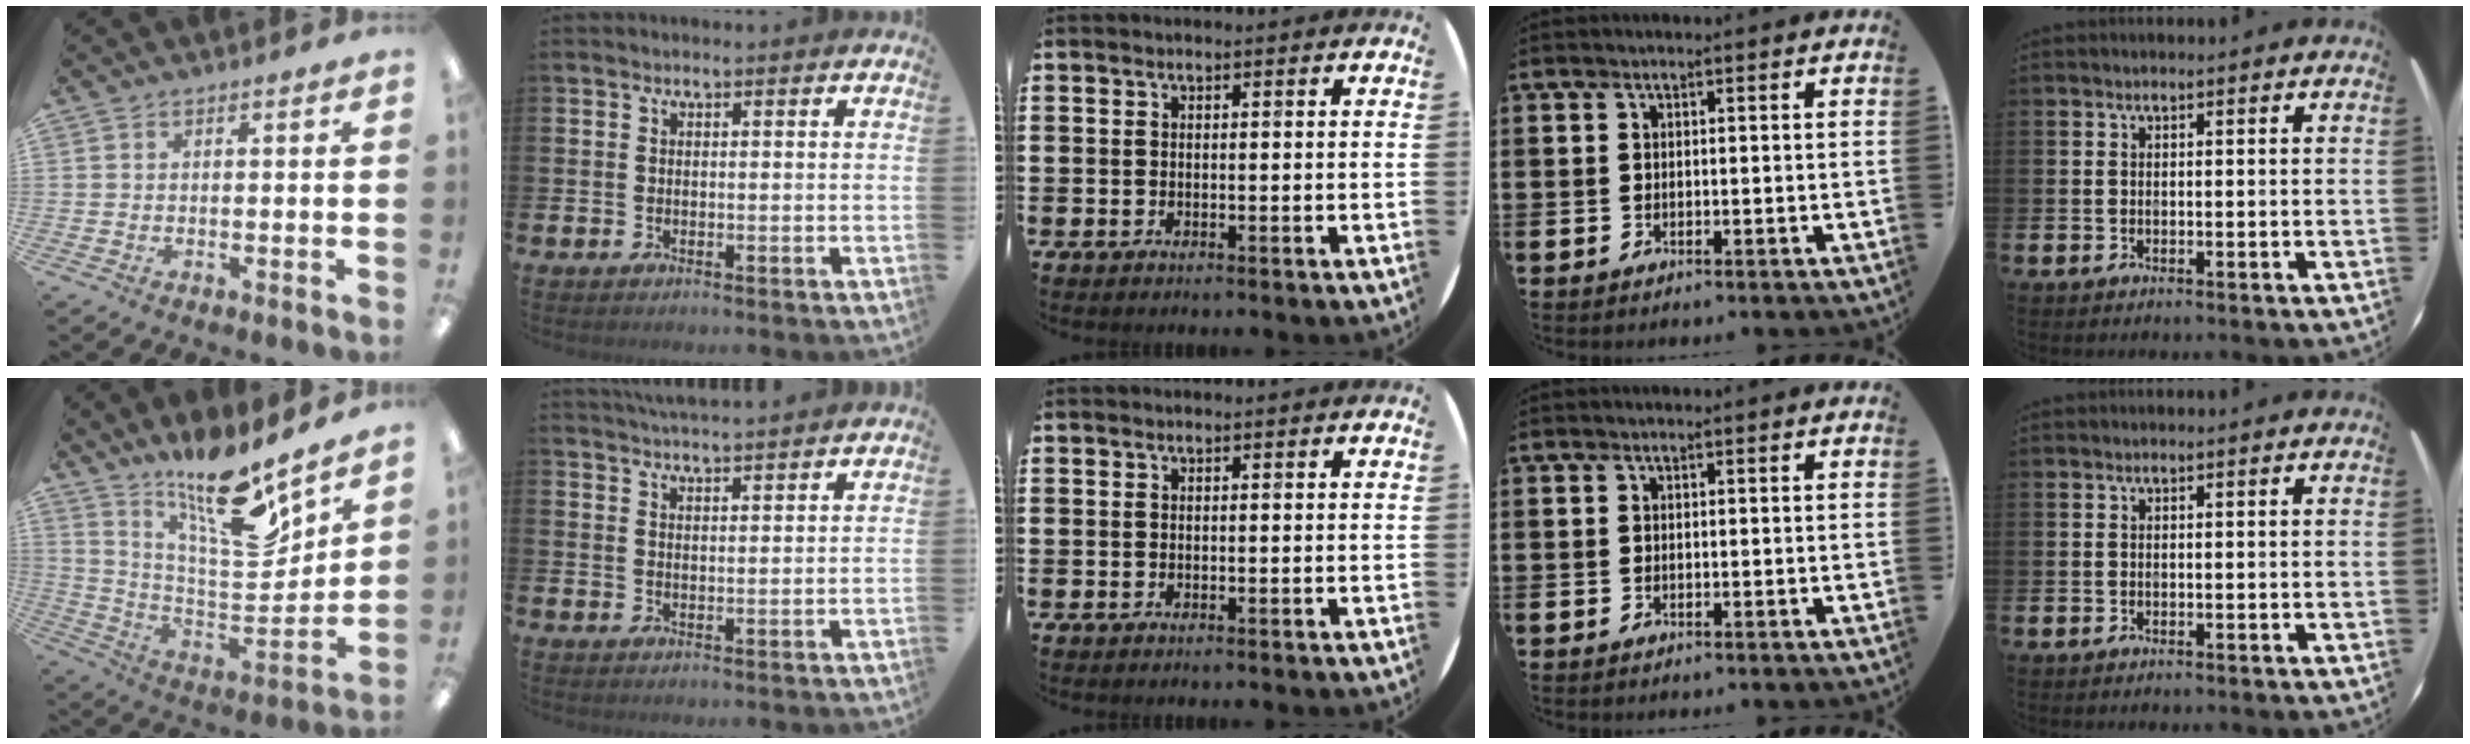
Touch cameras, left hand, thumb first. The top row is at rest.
{"thumb": {"total": 17.6, "force": [14.2, 3.9, 9.6], "torque": [-0.173, -0.113, 0.243]}, "index": {"total": 3.9, "force": [3.8, -0.3, 0.2], "torque": [-0.011, -0.019, 0.070]}}